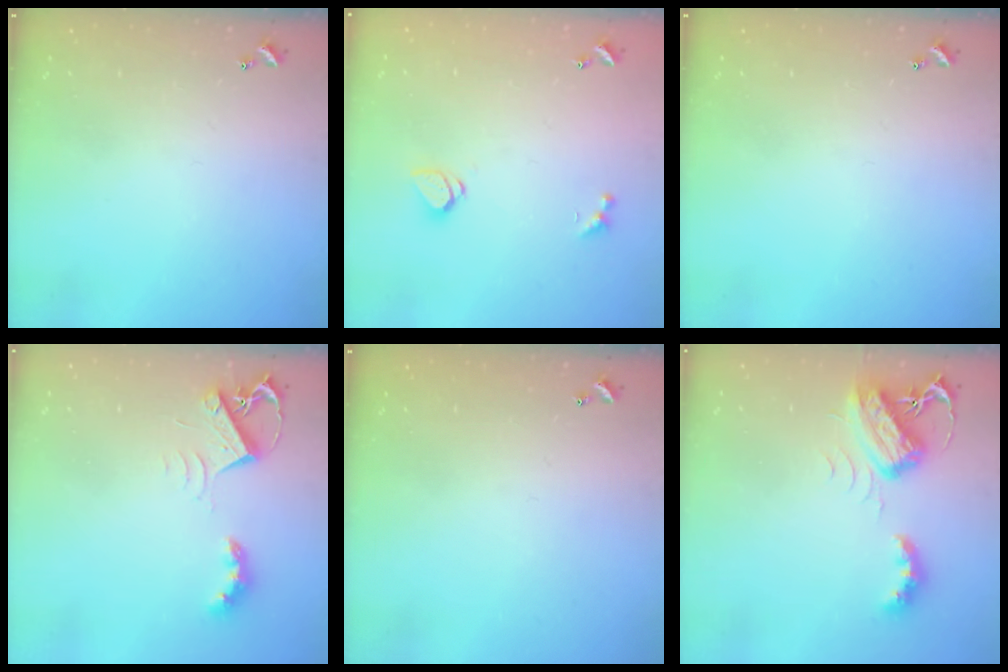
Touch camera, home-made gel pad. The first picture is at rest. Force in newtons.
{"total": 1.3, "press": 1.2, "slide": 0.4}
{"total": 0.0}
{"total": 7.5, "press": 7.5, "slide": 0.8}
{"total": 0.0}
{"total": 7.0, "press": 7.0, "slide": 0.1}